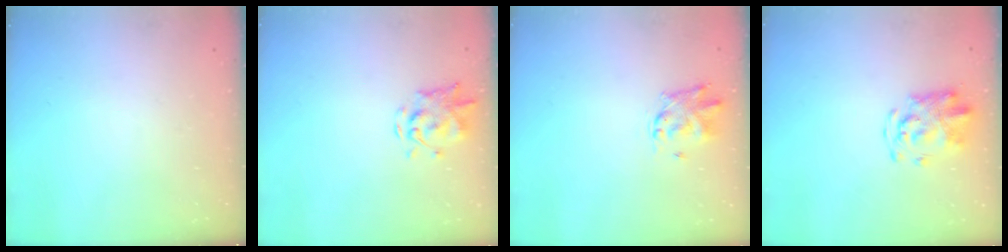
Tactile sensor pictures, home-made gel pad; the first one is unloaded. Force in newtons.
{"total": 1.8, "press": 1.8, "slide": 0.4}
{"total": 2.8, "press": 2.8, "slide": 0.7}
{"total": 5.1, "press": 5.1, "slide": 0.6}